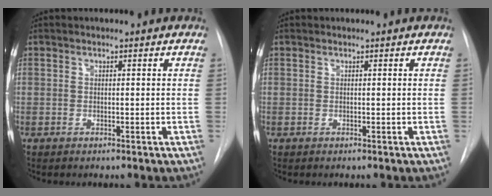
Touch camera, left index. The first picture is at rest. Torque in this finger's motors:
{"motor_torque": [0.00, 0.00, 0.00, 0.00]}